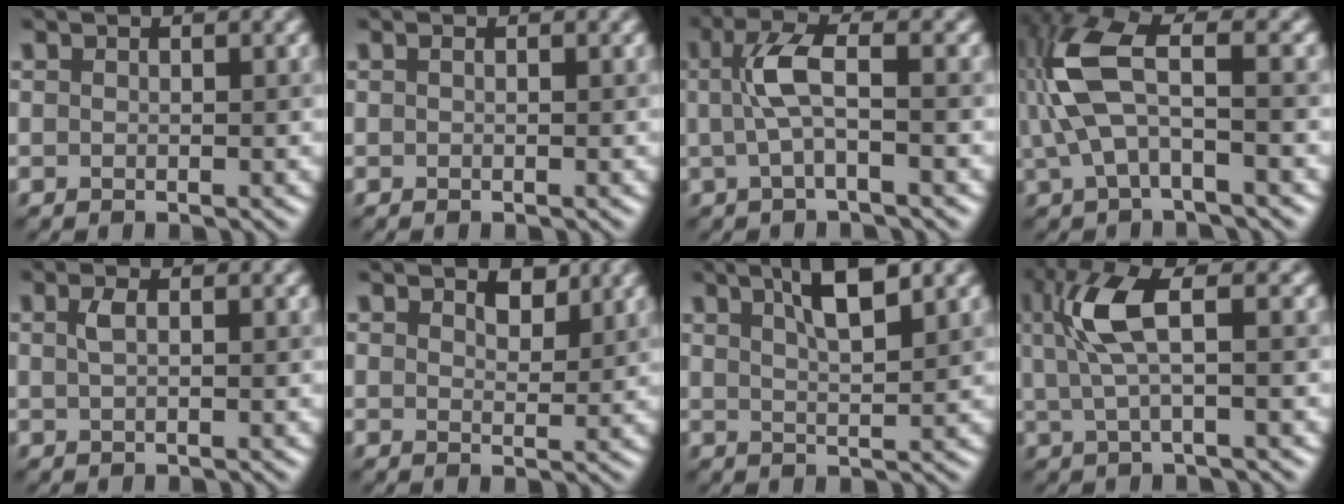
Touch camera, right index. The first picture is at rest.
{"total": 0.0}
{"total": 3.5, "force": [0.3, 0.7, 3.4], "torque": [-0.071, 0.012, 0.008]}
{"total": 6.6, "force": [0.8, 2.3, 6.1], "torque": [-0.147, 0.018, 0.013]}
{"total": 1.1, "force": [0.3, 0.3, 1.0], "torque": [-0.020, 0.010, 0.010]}
{"total": 1.8, "force": [1.3, 0.9, 0.8], "torque": [-0.012, 0.003, 0.026]}
{"total": 4.6, "force": [2.6, 1.0, 3.6], "torque": [-0.050, 0.013, 0.046]}
{"total": 5.0, "force": [1.3, 1.1, 4.7], "torque": [-0.105, 0.012, 0.031]}